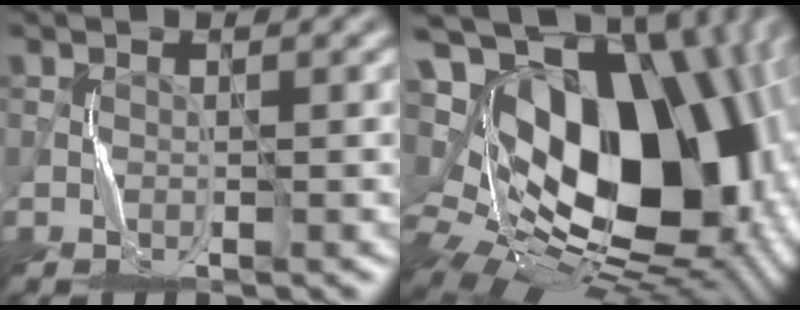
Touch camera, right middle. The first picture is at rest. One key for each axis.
{"total": 20.2, "fx": 3.1, "fy": 13.1, "fz": 15.1, "tx": -0.223, "ty": 0.025, "tz": 0.075}